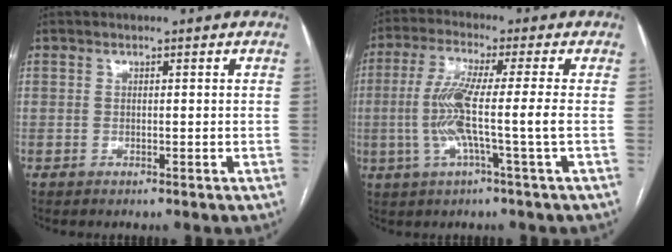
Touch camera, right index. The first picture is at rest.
{"total": 8.6, "force": [-1.3, -0.9, 8.5], "torque": [-0.172, 0.002, -0.027]}